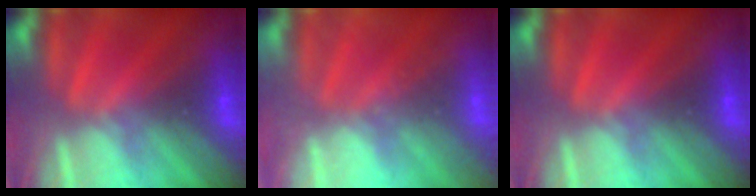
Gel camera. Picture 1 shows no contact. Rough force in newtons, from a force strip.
{"total": 1.9}
{"total": 0.0}